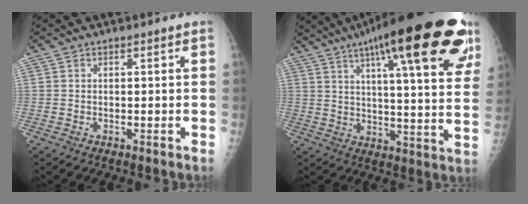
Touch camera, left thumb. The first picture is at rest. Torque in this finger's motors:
{"motor_torque": [4.28, 0.73, 1.92, -0.85, 0.50]}